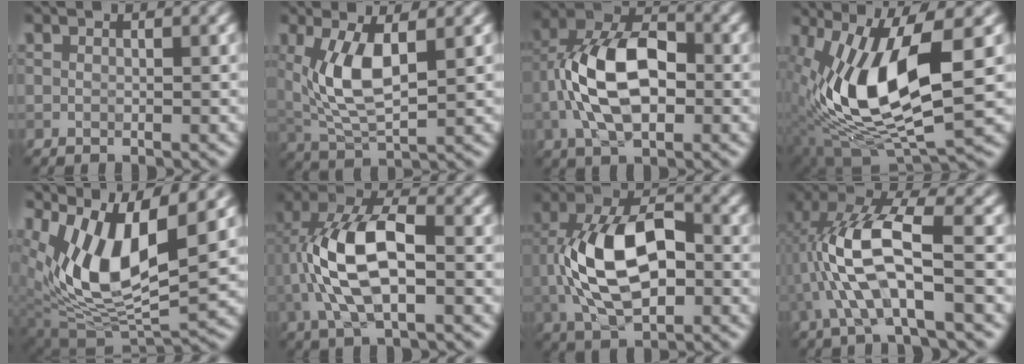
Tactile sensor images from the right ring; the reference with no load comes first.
{"total": 6.0, "force": [1.3, 2.5, 5.3], "torque": [-0.117, -0.006, 0.032]}
{"total": 9.3, "force": [-1.0, 4.8, 7.9], "torque": [-0.148, 0.019, -0.024]}
{"total": 11.7, "force": [0.7, 4.4, 10.9], "torque": [-0.213, -0.003, 0.015]}
{"total": 11.6, "force": [4.4, 4.7, 9.6], "torque": [-0.179, -0.003, 0.085]}
{"total": 8.9, "force": [-0.9, 3.7, 8.1], "torque": [-0.164, 0.017, -0.017]}
{"total": 10.6, "force": [-0.9, 5.5, 9.0], "torque": [-0.169, 0.013, -0.018]}
{"total": 8.4, "force": [-1.0, 2.6, 7.9], "torque": [-0.171, 0.017, -0.018]}